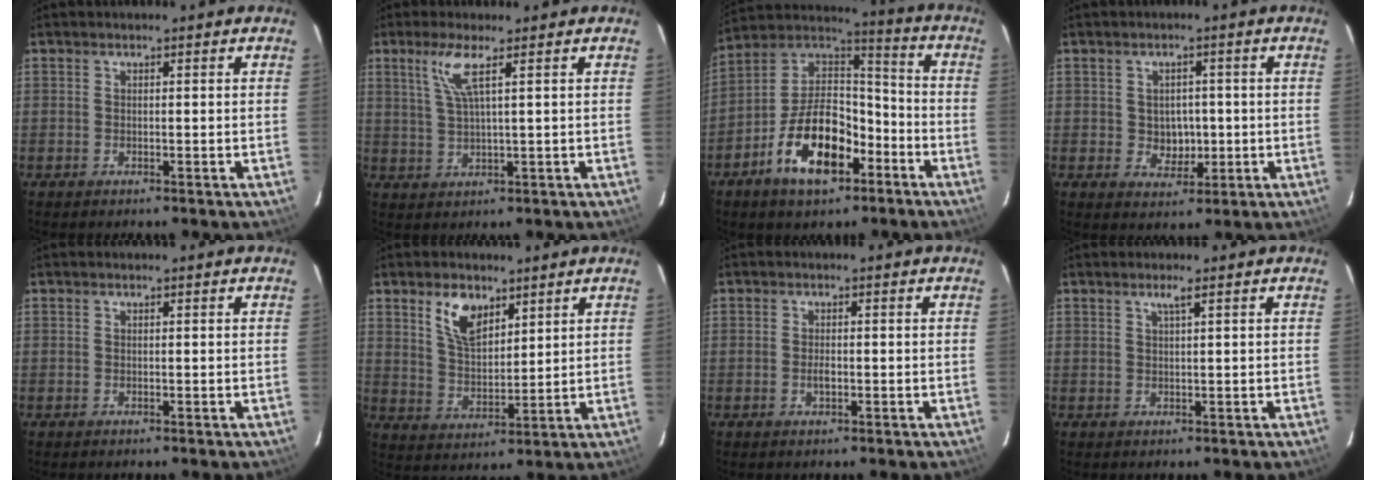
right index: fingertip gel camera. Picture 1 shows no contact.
{"total": 5.0, "force": [2.4, 0.0, 4.3], "torque": [-0.090, -0.001, 0.054]}
{"total": 17.0, "force": [-8.1, 9.0, 11.9], "torque": [-0.228, 0.022, -0.138]}
{"total": 4.4, "force": [-0.2, 3.8, 2.1], "torque": [-0.036, 0.004, 0.005]}
{"total": 0.0}
{"total": 8.1, "force": [4.7, 4.1, 5.1], "torque": [-0.092, 0.008, 0.094]}
{"total": 1.6, "force": [-0.5, 0.8, 1.3], "torque": [-0.024, 0.001, -0.008]}
{"total": 1.4, "force": [0.8, -0.3, 1.1], "torque": [-0.020, 0.000, 0.016]}